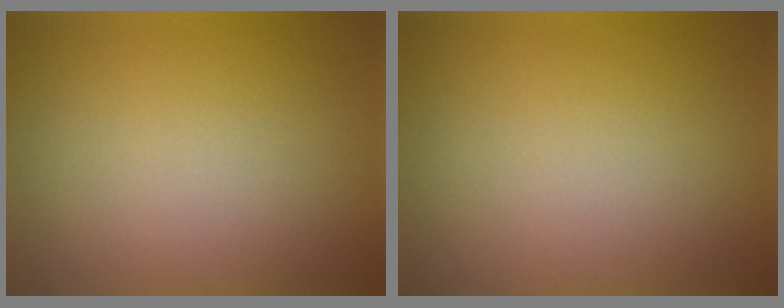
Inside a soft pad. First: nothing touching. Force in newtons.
{"total": 0.0}